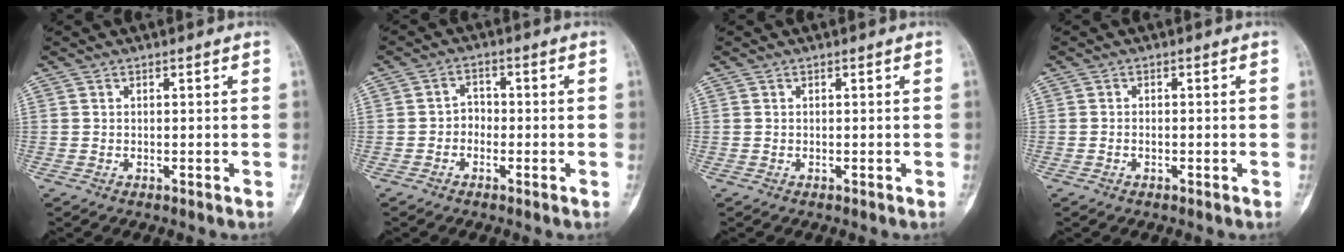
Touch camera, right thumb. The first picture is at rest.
{"total": 2.9, "force": [-1.0, 2.4, 1.2], "torque": [0.003, 0.014, -0.028]}
{"total": 0.0}
{"total": 0.8, "force": [-0.3, 0.5, 0.6], "torque": [-0.012, 0.005, -0.006]}